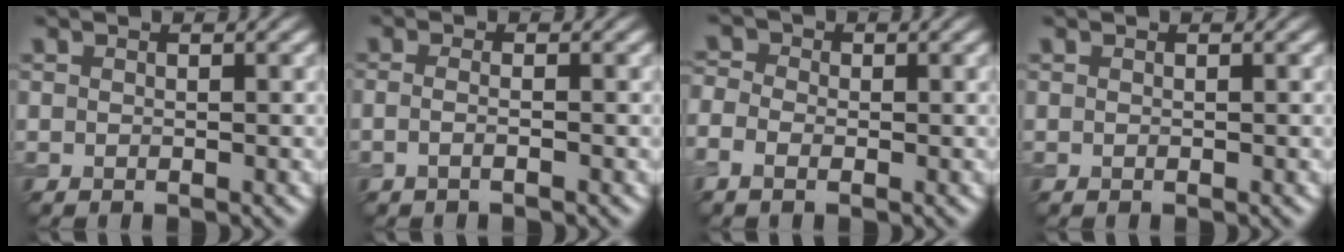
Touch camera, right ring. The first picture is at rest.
{"total": 1.3, "force": [-0.4, 0.5, 1.2], "torque": [-0.018, -0.003, -0.014]}
{"total": 2.8, "force": [-0.7, 2.1, 1.6], "torque": [-0.028, 0.007, -0.027]}
{"total": 0.0}